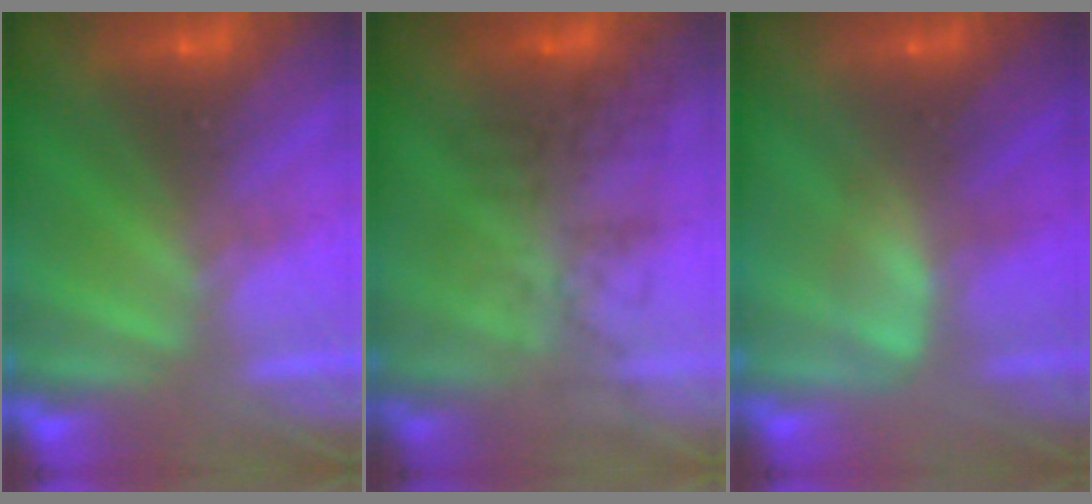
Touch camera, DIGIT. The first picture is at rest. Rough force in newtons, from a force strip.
{"total": 4.4}
{"total": 2.4}